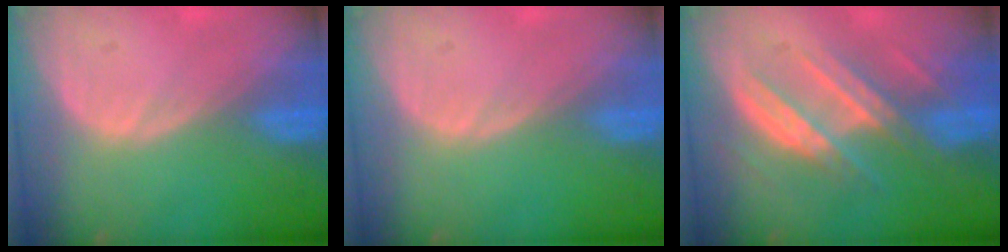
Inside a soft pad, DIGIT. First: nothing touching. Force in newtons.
{"total": 0.0}
{"total": 7.4, "press": 7.1, "slide": 2.0}